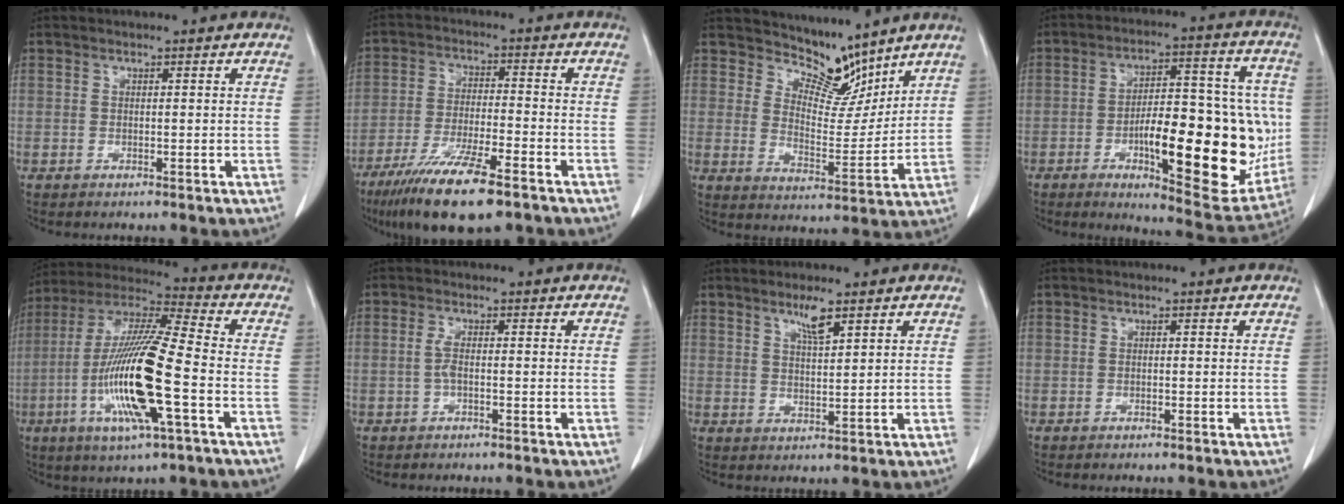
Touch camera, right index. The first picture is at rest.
{"total": 13.0, "force": [-8.7, 2.0, 9.5], "torque": [-0.173, -0.031, -0.147]}
{"total": 7.5, "force": [6.9, 2.6, 1.6], "torque": [-0.022, -0.011, 0.127]}
{"total": 22.0, "force": [-4.2, 6.6, 20.6], "torque": [-0.244, 0.015, -0.043]}
{"total": 18.3, "force": [-4.7, 1.4, 17.6], "torque": [-0.363, -0.015, -0.091]}
{"total": 1.7, "force": [-0.3, 0.2, 1.7], "torque": [-0.036, 0.001, -0.008]}
{"total": 3.8, "force": [2.6, 0.3, 2.7], "torque": [-0.050, -0.004, 0.048]}
{"total": 0.0}